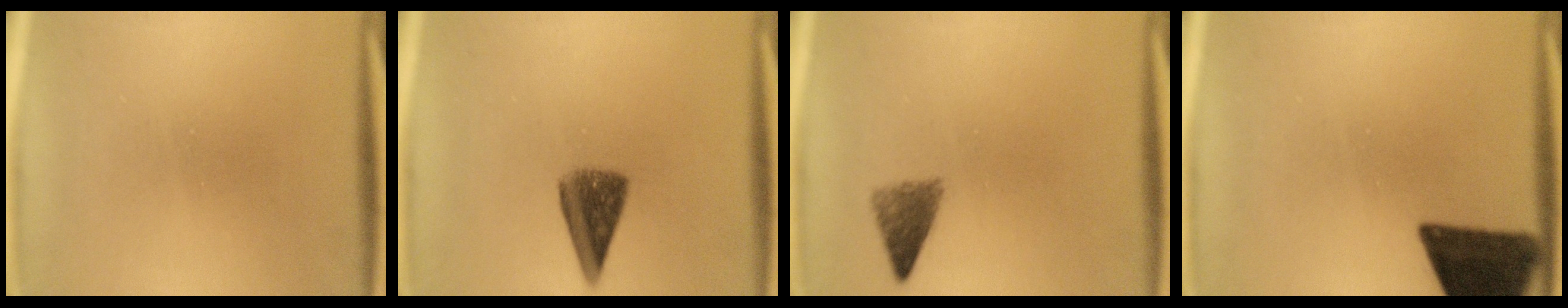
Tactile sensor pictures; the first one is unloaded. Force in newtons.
{"total": 5.6}
{"total": 3.1}
{"total": 14.7}